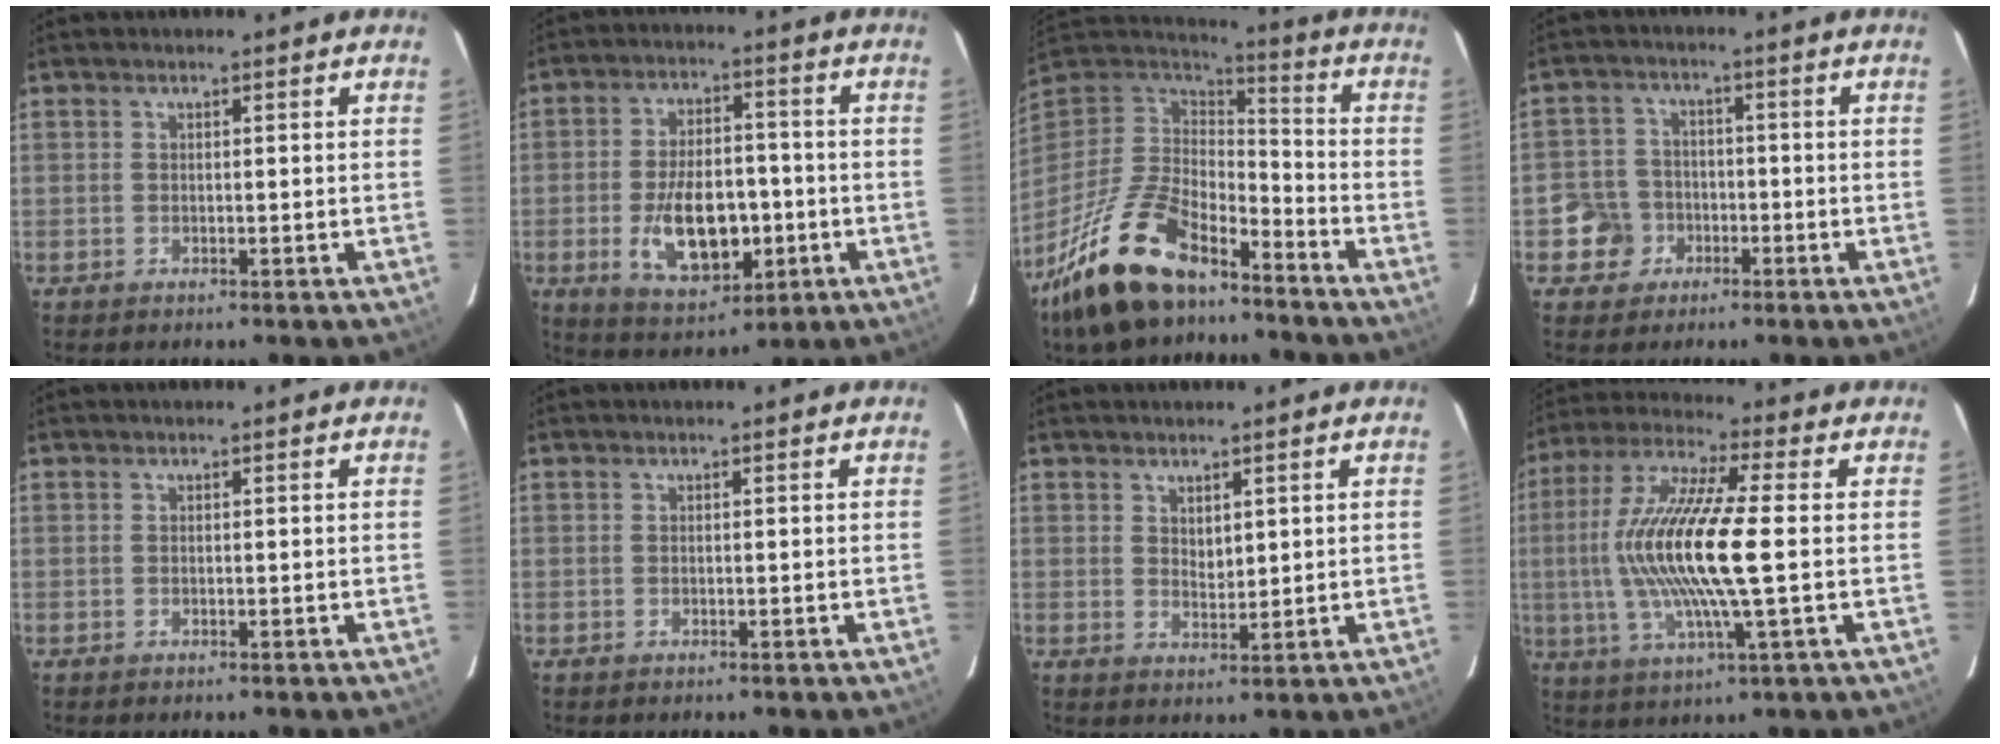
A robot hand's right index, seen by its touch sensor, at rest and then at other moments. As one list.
[{"total": 13.9, "force": [-3.3, 7.6, 11.1], "torque": [-0.211, 0.001, -0.036]}, {"total": 22.4, "force": [-15.5, 9.8, 12.9], "torque": [-0.278, -0.016, -0.275]}, {"total": 6.0, "force": [-2.5, 5.5, 0.6], "torque": [-0.025, 0.024, -0.042]}, {"total": 0.0}, {"total": 0.0}, {"total": 2.6, "force": [1.4, 1.6, 1.5], "torque": [-0.022, -0.001, 0.026]}, {"total": 17.6, "force": [-0.4, 2.4, 17.4], "torque": [-0.341, 0.000, -0.013]}]